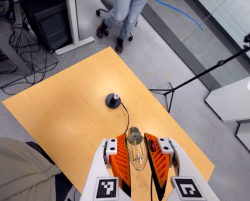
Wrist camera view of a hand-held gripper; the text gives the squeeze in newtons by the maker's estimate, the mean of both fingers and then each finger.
{"total": 21.6, "left": 23.3, "right": 20.0}